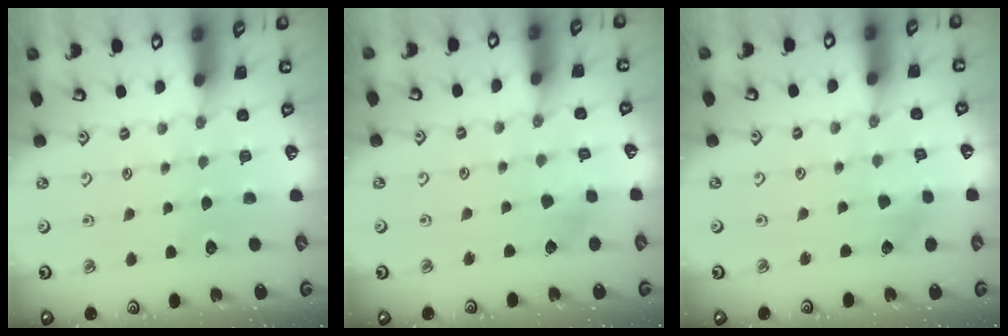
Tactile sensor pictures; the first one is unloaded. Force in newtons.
{"total": 3.2, "press": 3.1, "slide": 0.4}
{"total": 2.5, "press": 2.5, "slide": 0.5}